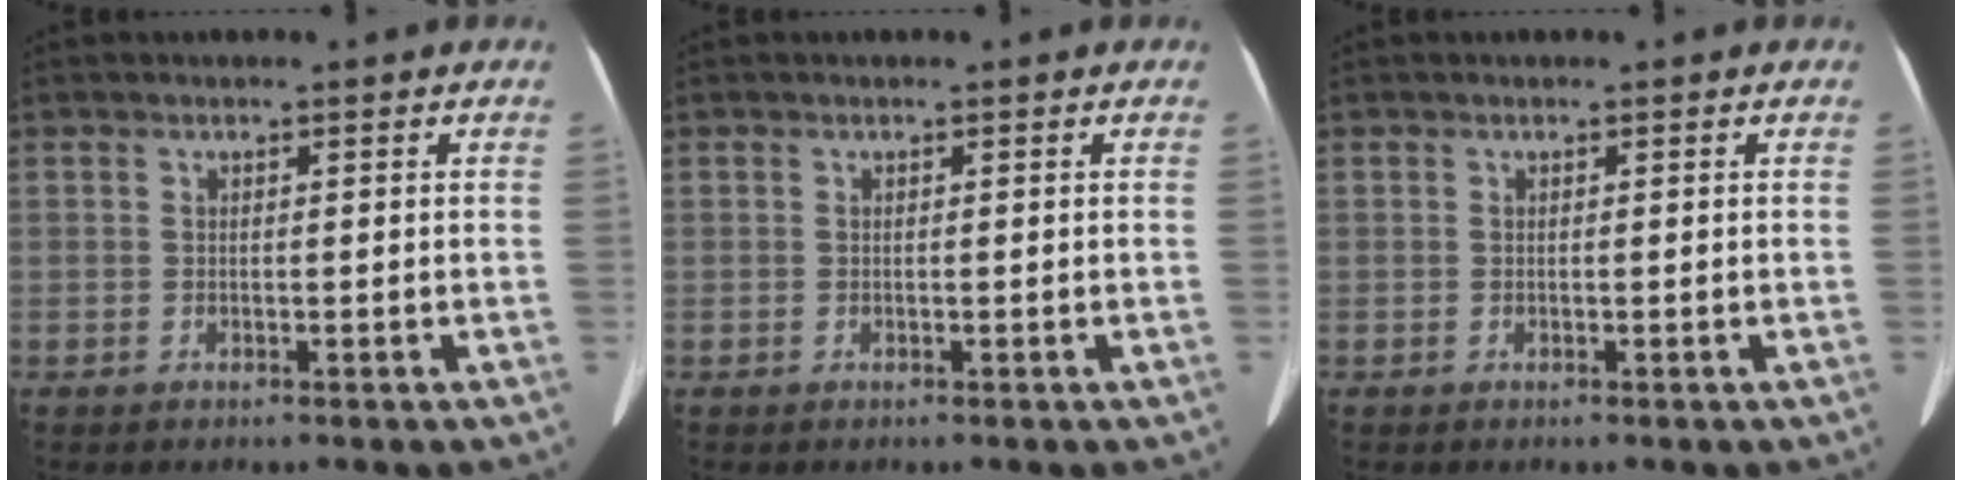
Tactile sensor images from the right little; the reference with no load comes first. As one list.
[{"total": 0.0}, {"total": 0.0}]